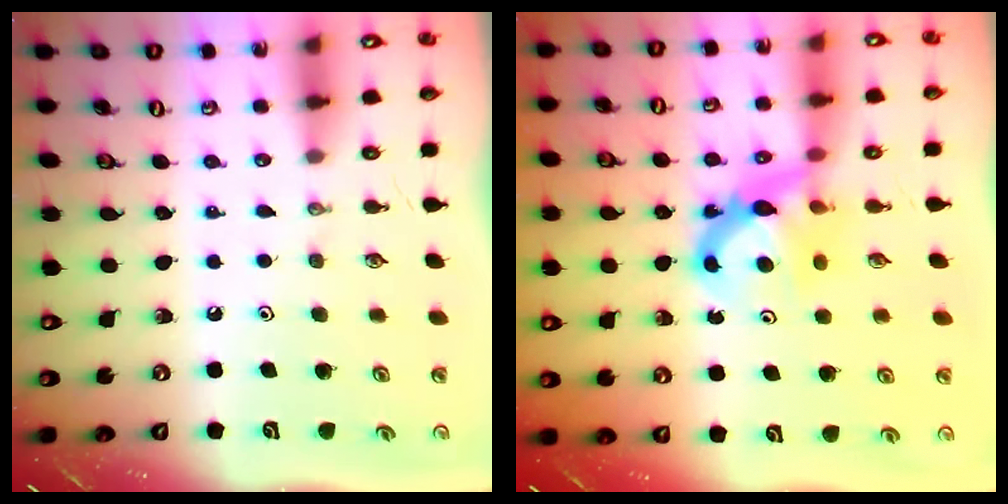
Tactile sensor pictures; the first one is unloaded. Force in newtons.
{"total": 7.0, "press": 6.9, "slide": 0.5}